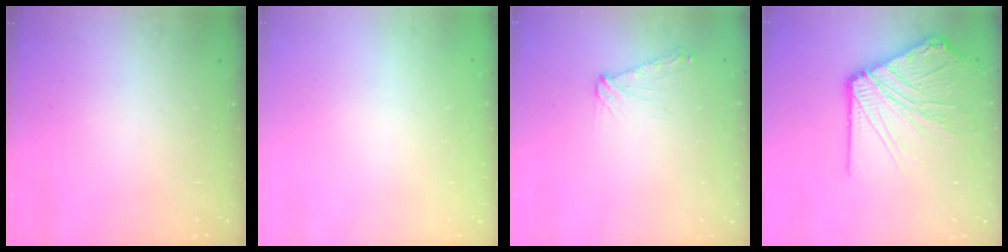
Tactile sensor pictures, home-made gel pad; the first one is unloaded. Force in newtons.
{"total": 0.0}
{"total": 6.7, "press": 6.6, "slide": 1.1}
{"total": 13.7, "press": 13.6, "slide": 2.1}